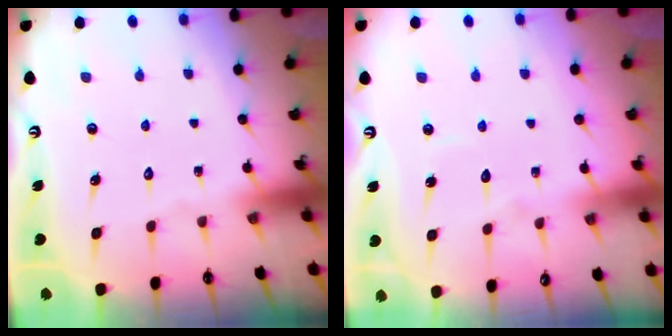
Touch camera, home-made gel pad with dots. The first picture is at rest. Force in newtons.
{"total": 2.7, "press": 2.7, "slide": 0.2}